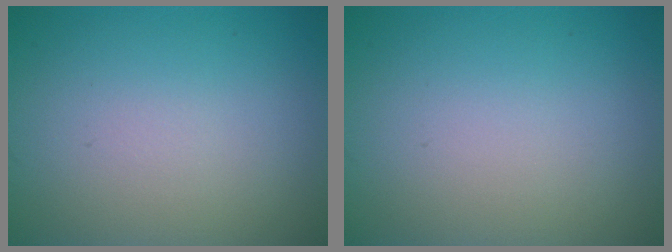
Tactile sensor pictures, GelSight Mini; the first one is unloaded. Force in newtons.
{"total": 0.0}